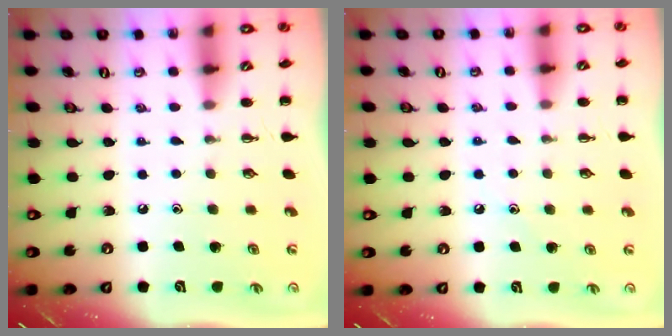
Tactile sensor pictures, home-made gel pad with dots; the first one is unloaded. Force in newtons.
{"total": 7.0, "press": 6.6, "slide": 2.2}